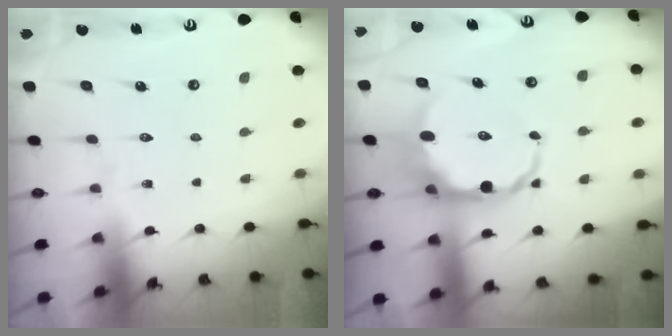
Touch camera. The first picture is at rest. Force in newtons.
{"total": 11.7, "press": 11.3, "slide": 2.9}